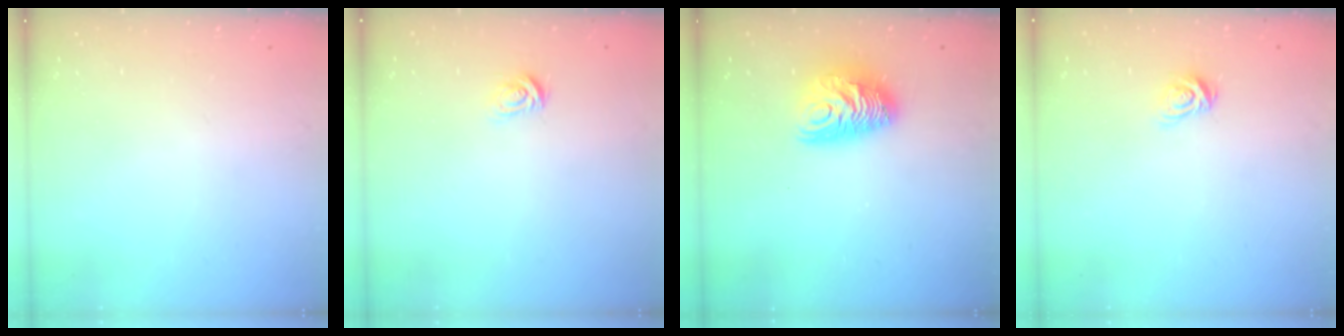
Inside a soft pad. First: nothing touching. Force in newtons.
{"total": 2.8, "press": 2.8, "slide": 0.4}
{"total": 10.4, "press": 10.4, "slide": 0.6}
{"total": 5.5, "press": 5.5, "slide": 0.4}